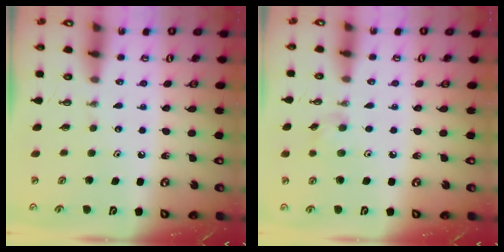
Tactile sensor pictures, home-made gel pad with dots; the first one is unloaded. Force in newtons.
{"total": 6.2, "press": 5.8, "slide": 2.1}